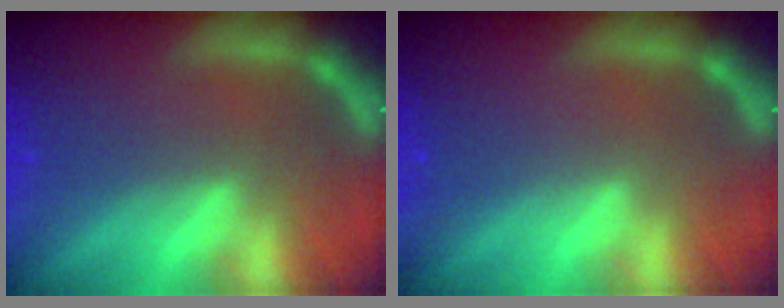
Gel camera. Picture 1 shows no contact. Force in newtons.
{"total": 0.0}